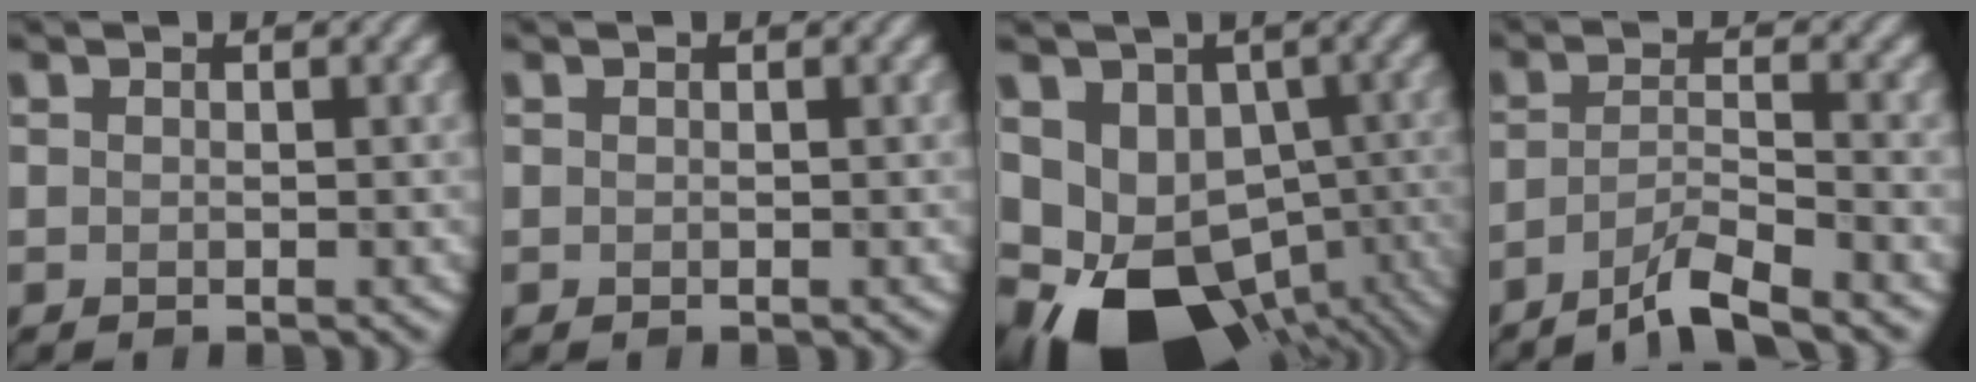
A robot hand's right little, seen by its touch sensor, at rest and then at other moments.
{"total": 0.0}
{"total": 15.4, "force": [-6.4, 10.8, 9.0], "torque": [-0.159, -0.045, -0.065]}
{"total": 4.0, "force": [-3.0, 0.6, 2.6], "torque": [-0.041, 0.005, -0.069]}